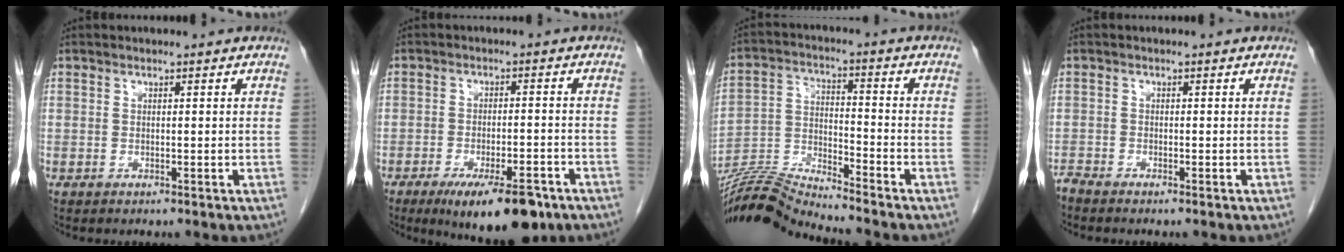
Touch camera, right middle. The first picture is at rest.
{"total": 11.4, "force": [-7.6, 3.1, 7.9], "torque": [-0.110, -0.012, -0.114]}
{"total": 10.8, "force": [-10.5, -1.8, 1.9], "torque": [-0.042, 0.003, -0.202]}
{"total": 1.2, "force": [-1.1, -0.2, 0.1], "torque": [-0.007, -0.005, -0.024]}